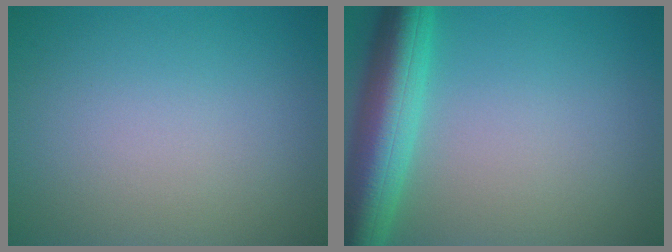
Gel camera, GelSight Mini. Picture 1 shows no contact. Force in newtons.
{"total": 7.4, "press": 7.4, "slide": 0.6}